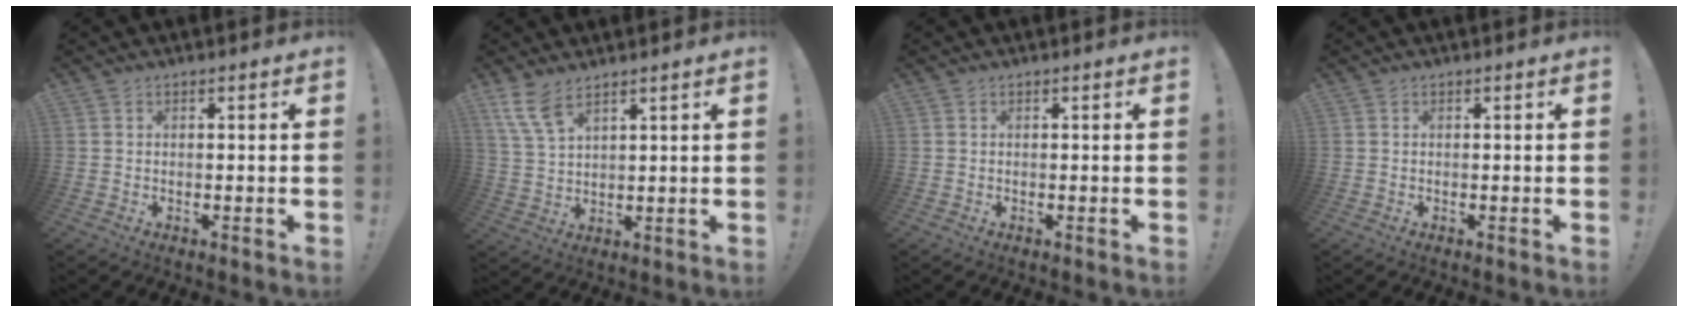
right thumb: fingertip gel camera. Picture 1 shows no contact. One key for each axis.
{"total": 7.9, "fx": 5.9, "fy": 3.1, "fz": 4.3, "tx": -0.087, "ty": -0.025, "tz": 0.114}
{"total": 0.0}
{"total": 0.0}